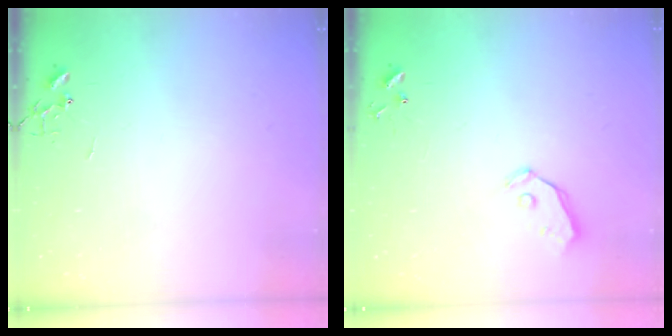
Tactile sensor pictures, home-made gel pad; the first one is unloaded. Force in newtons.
{"total": 4.9, "press": 4.9, "slide": 0.2}